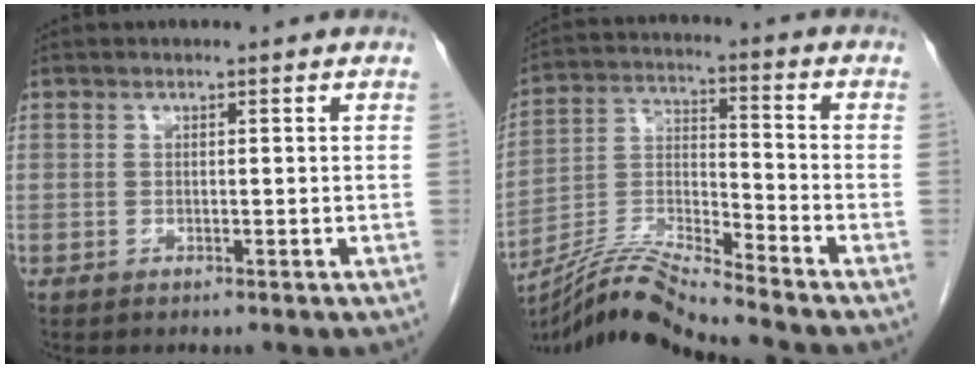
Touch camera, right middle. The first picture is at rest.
{"total": 10.9, "force": [-10.1, -1.8, 3.5], "torque": [-0.070, -0.002, -0.192]}